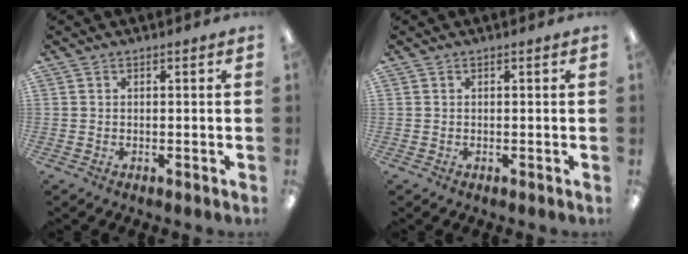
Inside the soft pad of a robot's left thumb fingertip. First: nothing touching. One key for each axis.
{"total": 0.0}